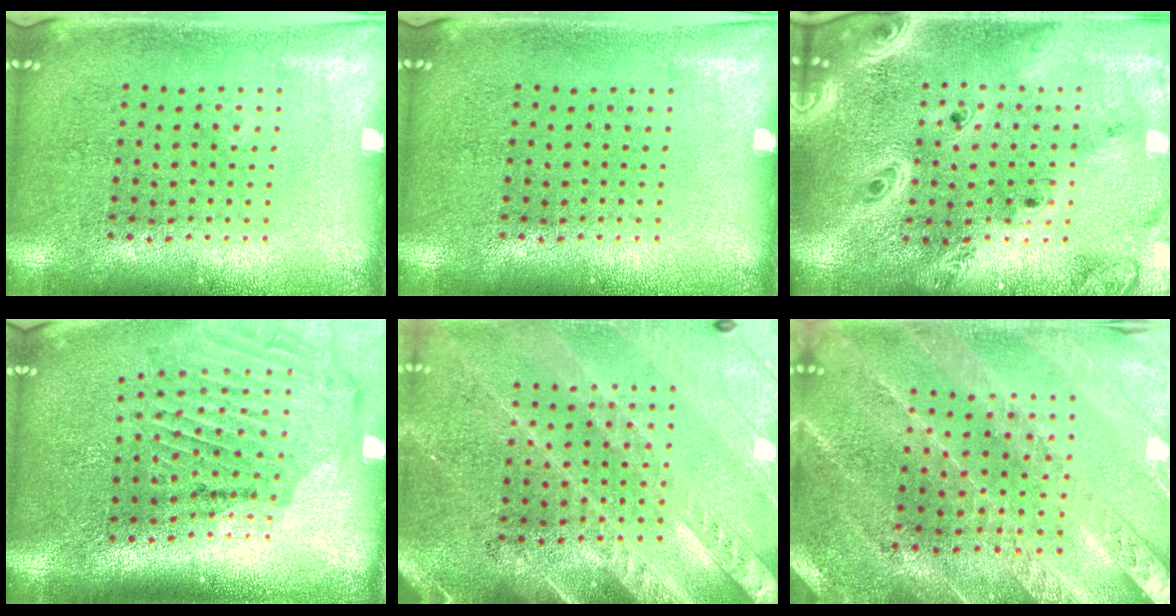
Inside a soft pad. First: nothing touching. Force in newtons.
{"total": 0.0}
{"total": 3.6, "press": 2.9, "slide": 2.2}
{"total": 2.0, "press": 1.9, "slide": 0.6}
{"total": 3.0, "press": 2.6, "slide": 1.4}
{"total": 2.4, "press": 2.4, "slide": 0.4}